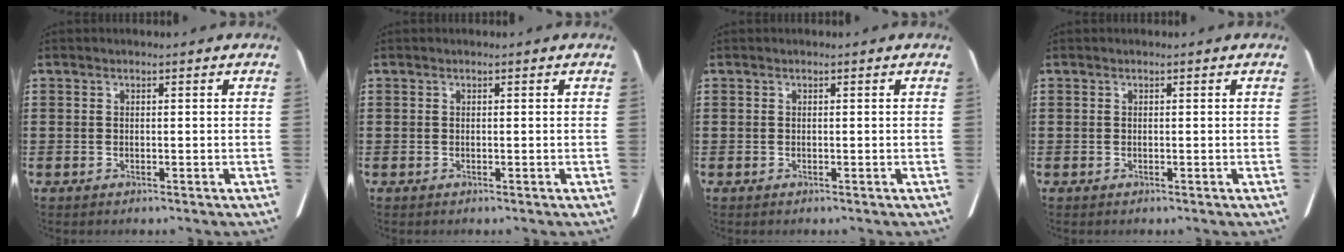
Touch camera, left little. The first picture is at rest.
{"total": 0.0}
{"total": 0.0}
{"total": 0.0}